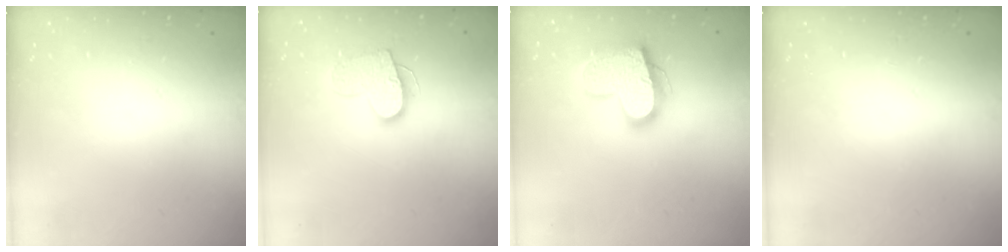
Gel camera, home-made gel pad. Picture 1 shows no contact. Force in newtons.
{"total": 12.4, "press": 12.4, "slide": 0.7}
{"total": 18.3, "press": 18.2, "slide": 1.4}
{"total": 0.0}